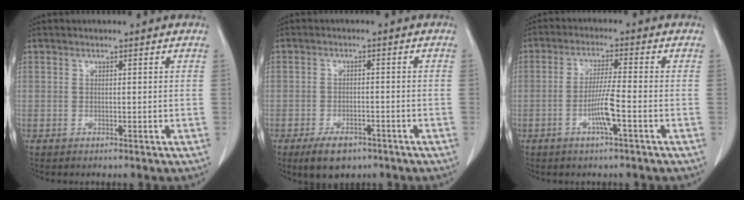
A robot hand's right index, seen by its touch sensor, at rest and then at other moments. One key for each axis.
{"total": 5.2, "fx": -3.5, "fy": 2.8, "fz": 2.7, "tx": -0.047, "ty": -0.001, "tz": -0.051}
{"total": 5.3, "fx": -2.0, "fy": -0.3, "fz": 5.0, "tx": -0.098, "ty": -0.002, "tz": -0.038}